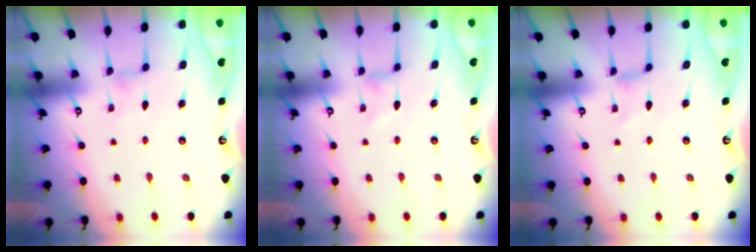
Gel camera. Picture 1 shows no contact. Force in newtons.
{"total": 1.0, "press": 1.0, "slide": 0.3}
{"total": 0.0}